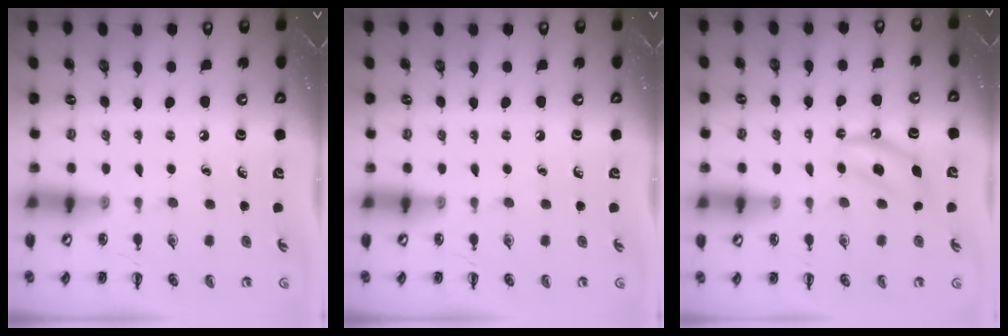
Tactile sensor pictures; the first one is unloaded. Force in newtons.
{"total": 0.0}
{"total": 5.6, "press": 5.4, "slide": 1.5}